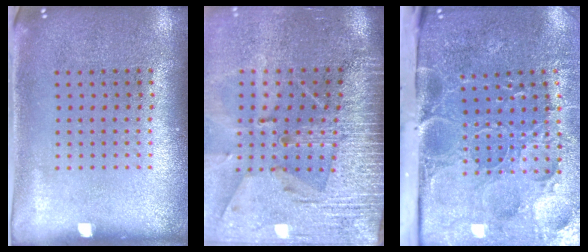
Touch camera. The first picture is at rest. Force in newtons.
{"total": 4.1, "press": 3.5, "slide": 2.2}
{"total": 5.2, "press": 4.1, "slide": 3.2}